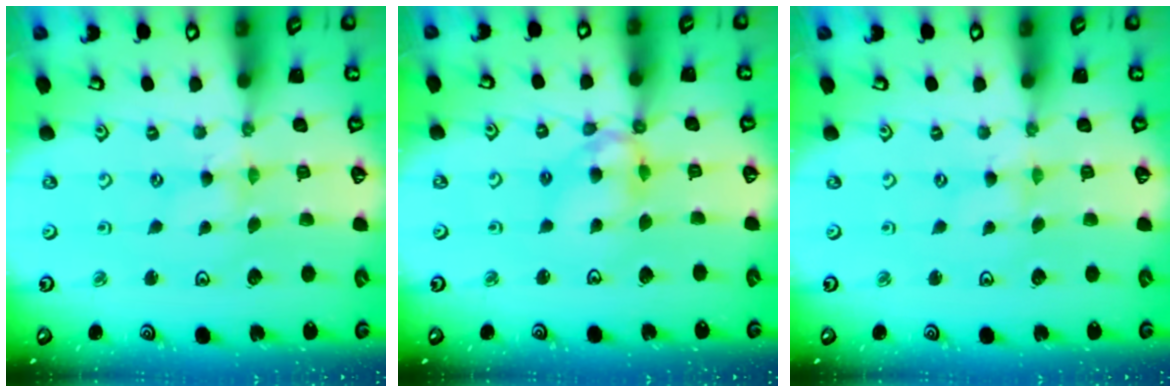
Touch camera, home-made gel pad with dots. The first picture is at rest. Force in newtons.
{"total": 9.3, "press": 9.3, "slide": 1.2}
{"total": 0.0}